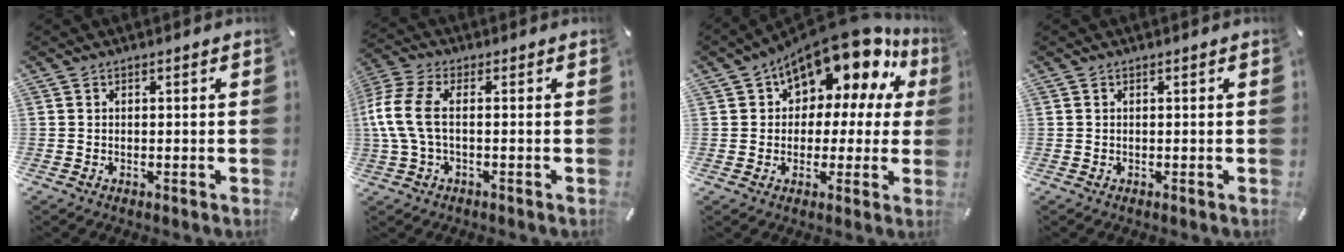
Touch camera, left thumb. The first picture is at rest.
{"total": 9.1, "force": [-0.2, 4.5, 7.9], "torque": [-0.181, -0.009, -0.004]}
{"total": 15.9, "force": [10.5, 8.2, 8.6], "torque": [-0.135, -0.082, 0.181]}
{"total": 0.0}